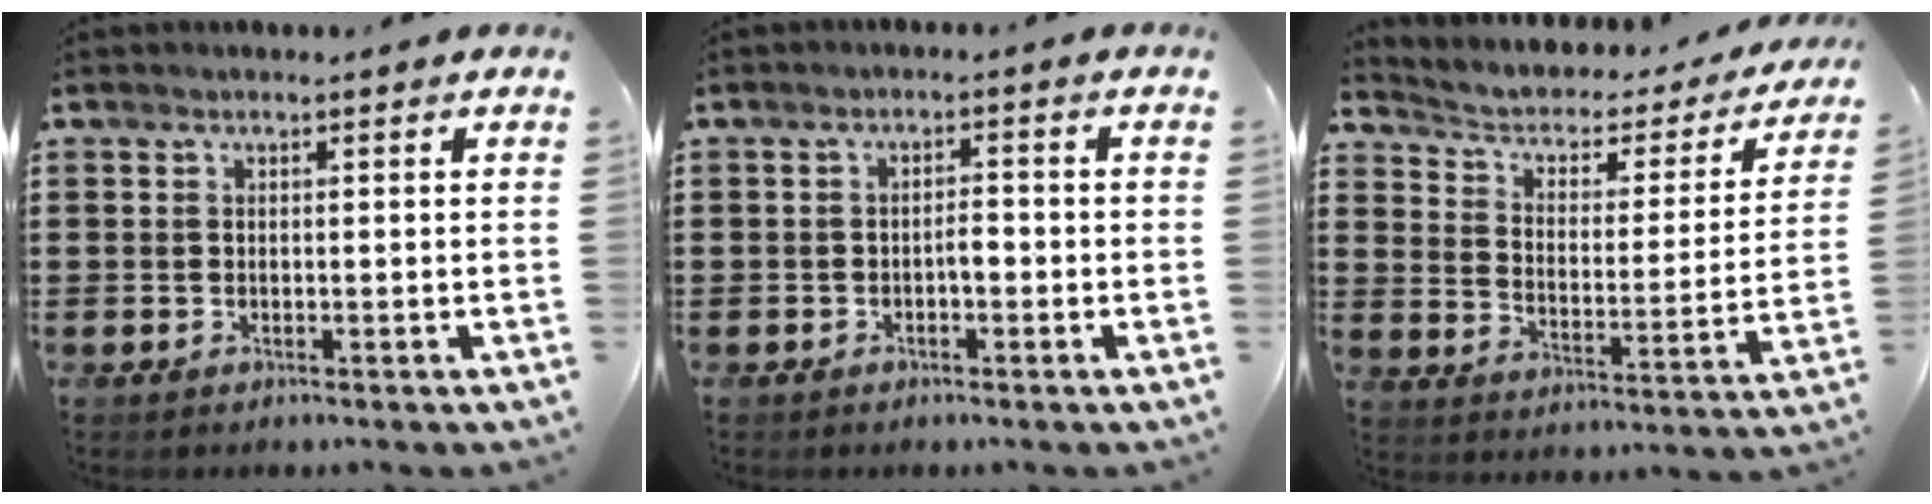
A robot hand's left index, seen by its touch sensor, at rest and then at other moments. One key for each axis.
{"total": 2.1, "fx": -0.9, "fy": 0.7, "fz": 1.8, "tx": -0.034, "ty": 0.004, "tz": -0.019}
{"total": 2.8, "fx": 1.6, "fy": 1.9, "fz": 1.4, "tx": -0.040, "ty": -0.016, "tz": 0.016}